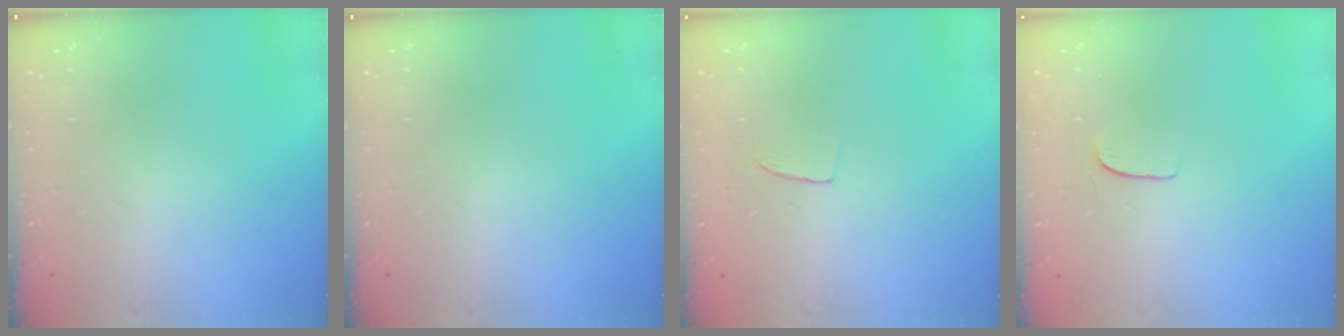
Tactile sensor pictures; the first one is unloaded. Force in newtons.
{"total": 0.0}
{"total": 3.9, "press": 3.9, "slide": 0.3}
{"total": 5.8, "press": 5.8, "slide": 0.3}